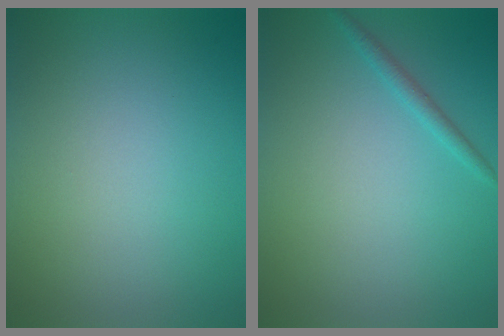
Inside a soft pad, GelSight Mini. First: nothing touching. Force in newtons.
{"total": 1.1, "press": 1.1, "slide": 0.0}